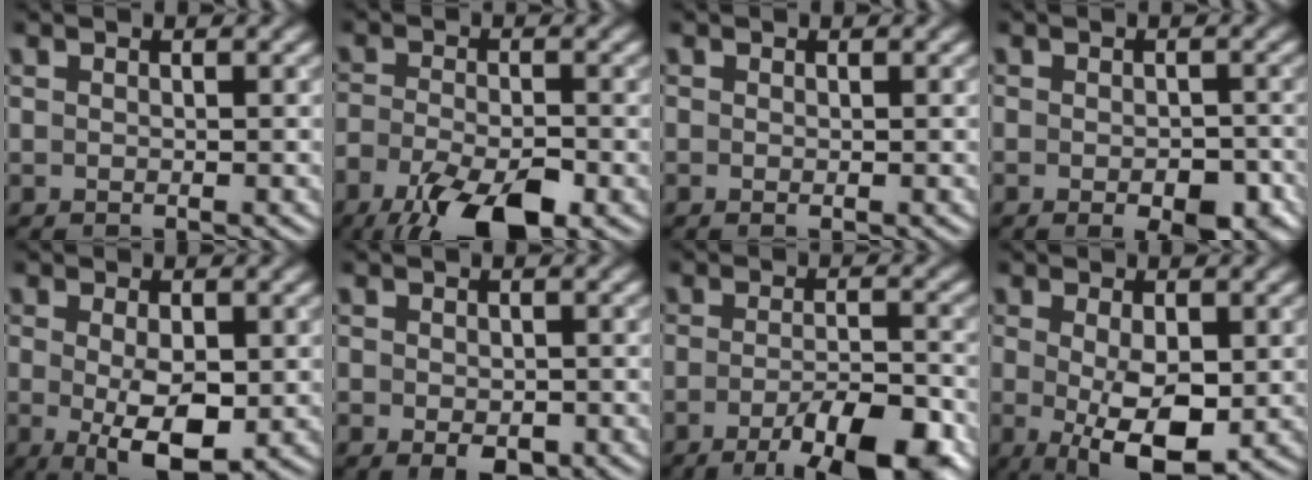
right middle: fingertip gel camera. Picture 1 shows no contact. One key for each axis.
{"total": 8.8, "fx": -5.1, "fy": 3.3, "fz": 6.4, "tx": -0.125, "ty": -0.025, "tz": -0.092}
{"total": 0.0}
{"total": 5.0, "fx": -2.1, "fy": 2.4, "fz": 3.8, "tx": -0.047, "ty": -0.011, "tz": -0.026}
{"total": 5.2, "fx": -0.6, "fy": 2.2, "fz": 4.6, "tx": -0.083, "ty": -0.013, "tz": -0.004}
{"total": 2.2, "fx": -0.7, "fy": 1.5, "fz": 1.5, "tx": -0.021, "ty": -0.010, "tz": -0.008}
{"total": 8.2, "fx": -4.5, "fy": 2.3, "fz": 6.4, "tx": -0.095, "ty": -0.009, "tz": -0.068}
{"total": 6.1, "fx": -0.7, "fy": 2.6, "fz": 5.5, "tx": -0.102, "ty": -0.014, "tz": -0.004}